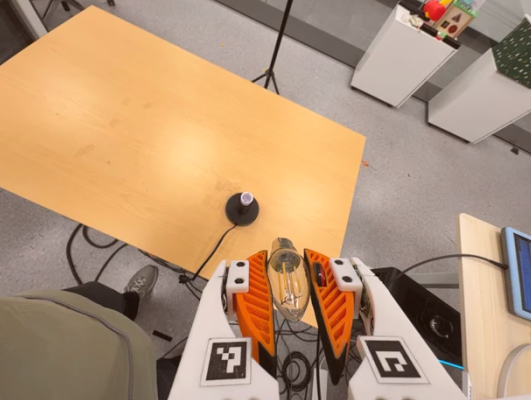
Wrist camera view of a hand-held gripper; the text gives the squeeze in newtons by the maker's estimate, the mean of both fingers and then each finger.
{"total": 19.5, "left": 21.2, "right": 17.8}